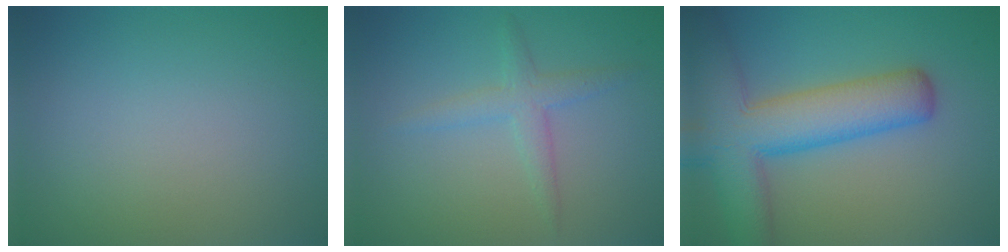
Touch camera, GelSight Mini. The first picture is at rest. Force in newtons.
{"total": 2.2, "press": 2.2, "slide": 0.2}
{"total": 9.4, "press": 9.4, "slide": 0.5}